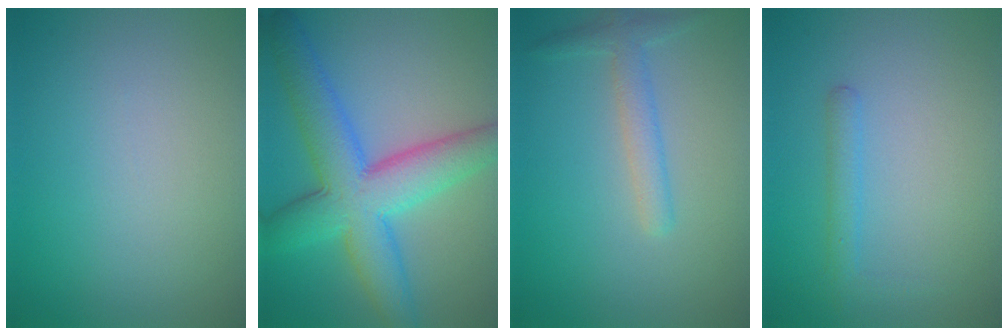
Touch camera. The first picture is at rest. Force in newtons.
{"total": 9.0, "press": 9.0, "slide": 0.2}
{"total": 2.3, "press": 2.3, "slide": 0.0}
{"total": 1.6, "press": 1.6, "slide": 0.1}